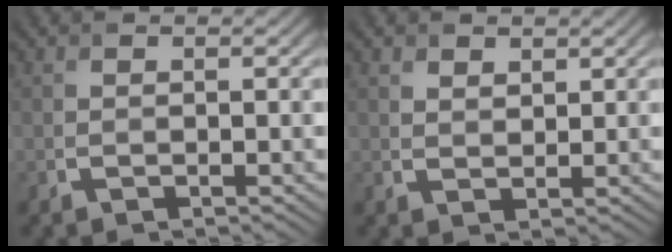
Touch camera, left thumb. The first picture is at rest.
{"total": 1.8, "force": [1.3, 0.9, 0.7], "torque": [-0.016, -0.003, 0.028]}